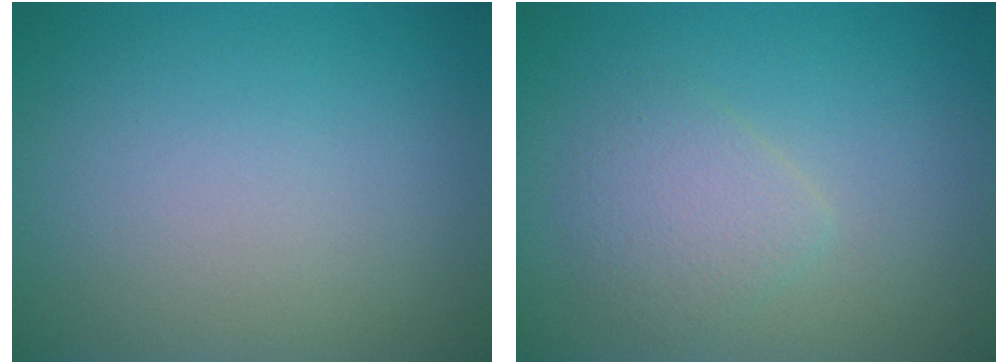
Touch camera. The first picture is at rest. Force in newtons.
{"total": 2.3, "press": 2.3, "slide": 0.1}